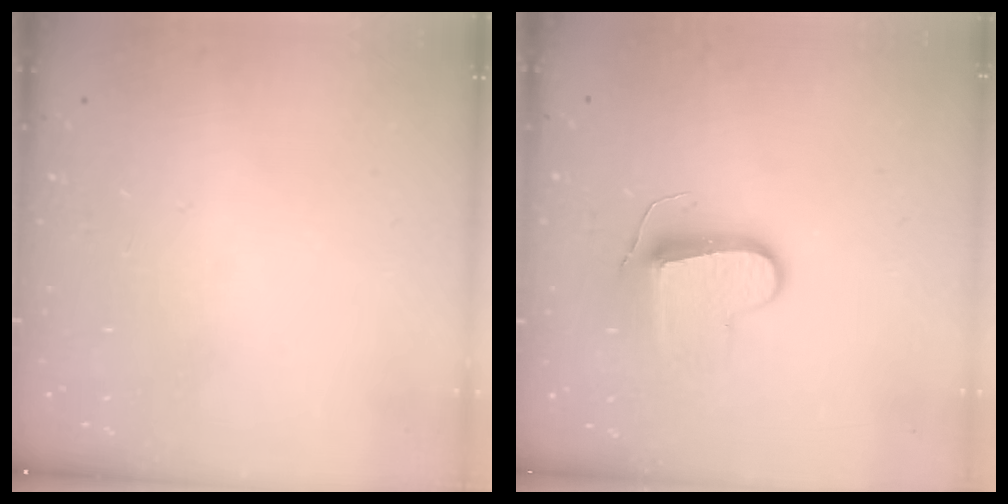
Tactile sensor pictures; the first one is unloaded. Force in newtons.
{"total": 9.4, "press": 9.4, "slide": 0.5}